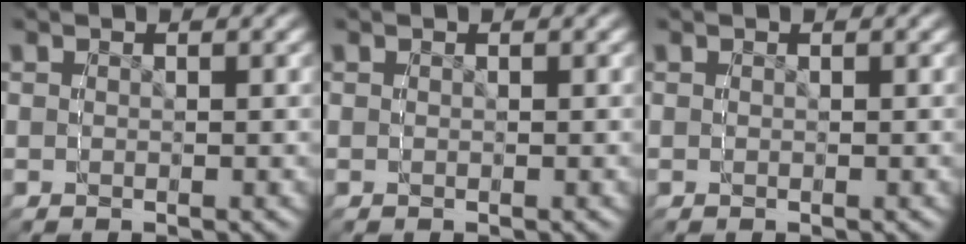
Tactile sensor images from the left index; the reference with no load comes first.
{"total": 0.0}
{"total": 0.0}